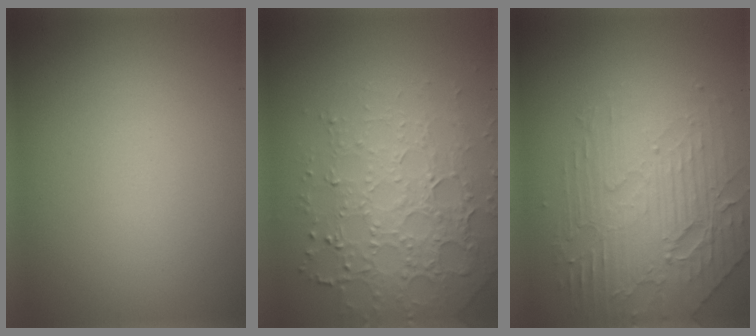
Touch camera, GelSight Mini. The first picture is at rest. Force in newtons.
{"total": 4.9, "press": 4.2, "slide": 2.4}
{"total": 5.6, "press": 4.4, "slide": 3.4}